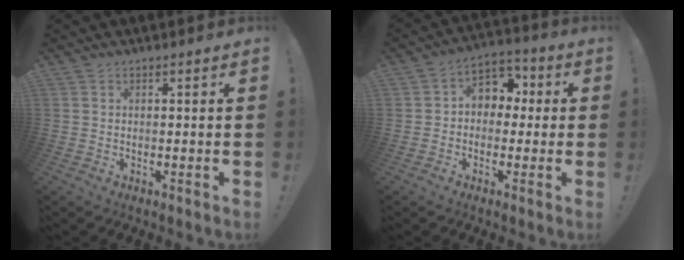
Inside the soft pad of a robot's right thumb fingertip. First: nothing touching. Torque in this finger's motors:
{"motor_torque": [1.20, 1.11, 0.37, 0.00, -0.01]}